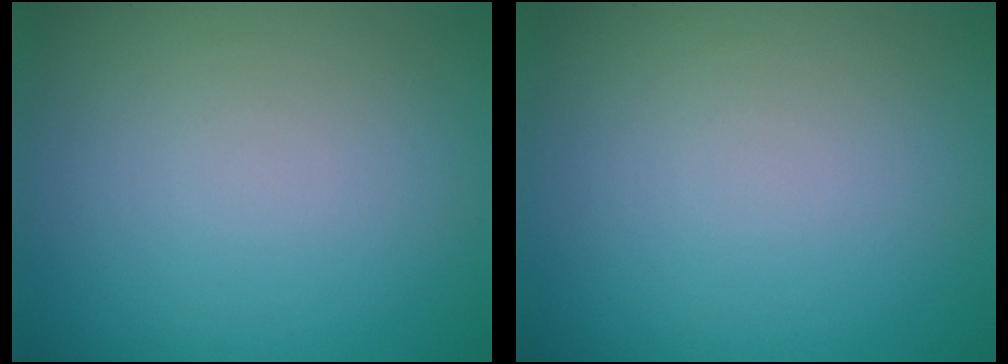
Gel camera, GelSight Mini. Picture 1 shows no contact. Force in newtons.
{"total": 0.0}